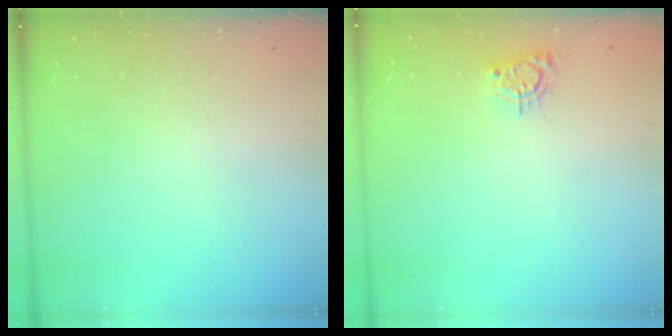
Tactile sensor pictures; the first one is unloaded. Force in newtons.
{"total": 4.2, "press": 4.2, "slide": 0.4}